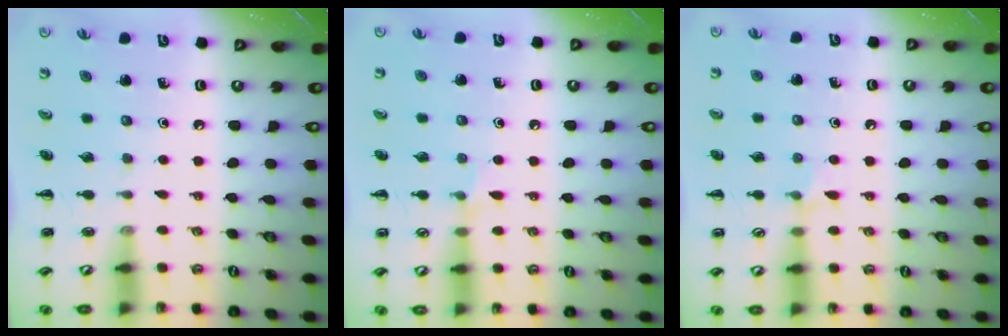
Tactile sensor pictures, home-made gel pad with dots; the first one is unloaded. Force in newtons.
{"total": 4.5, "press": 4.2, "slide": 1.5}
{"total": 5.2, "press": 4.9, "slide": 1.8}